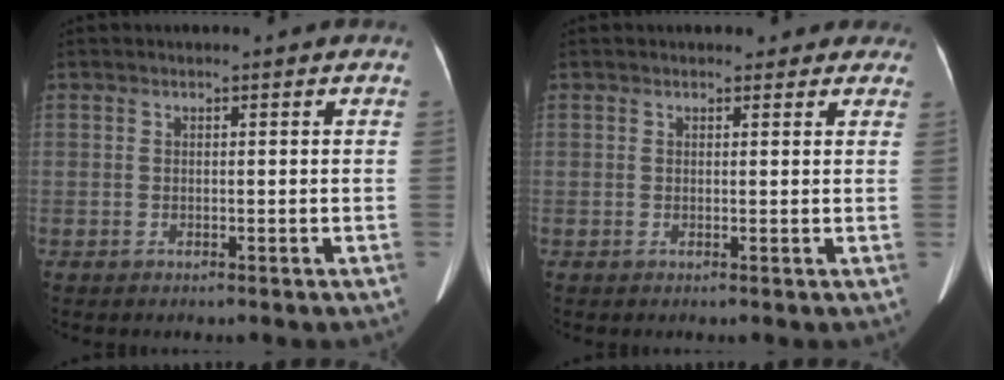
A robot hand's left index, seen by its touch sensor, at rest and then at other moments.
{"total": 3.2, "force": [2.7, 1.7, 0.6], "torque": [0.010, 0.002, 0.018]}